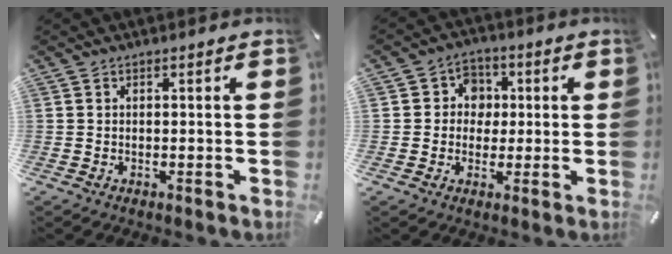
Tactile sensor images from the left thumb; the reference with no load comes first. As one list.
[{"total": 6.4, "force": [-0.2, 6.2, 1.4], "torque": [-0.020, 0.010, -0.009]}]